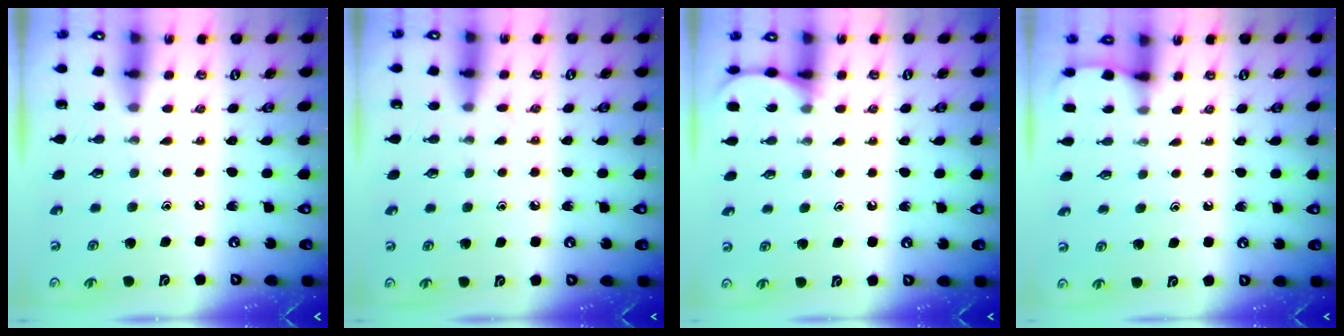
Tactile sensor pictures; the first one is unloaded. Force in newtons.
{"total": 5.9, "press": 5.8, "slide": 0.7}
{"total": 4.9, "press": 4.9, "slide": 0.5}
{"total": 1.8, "press": 1.8, "slide": 0.2}